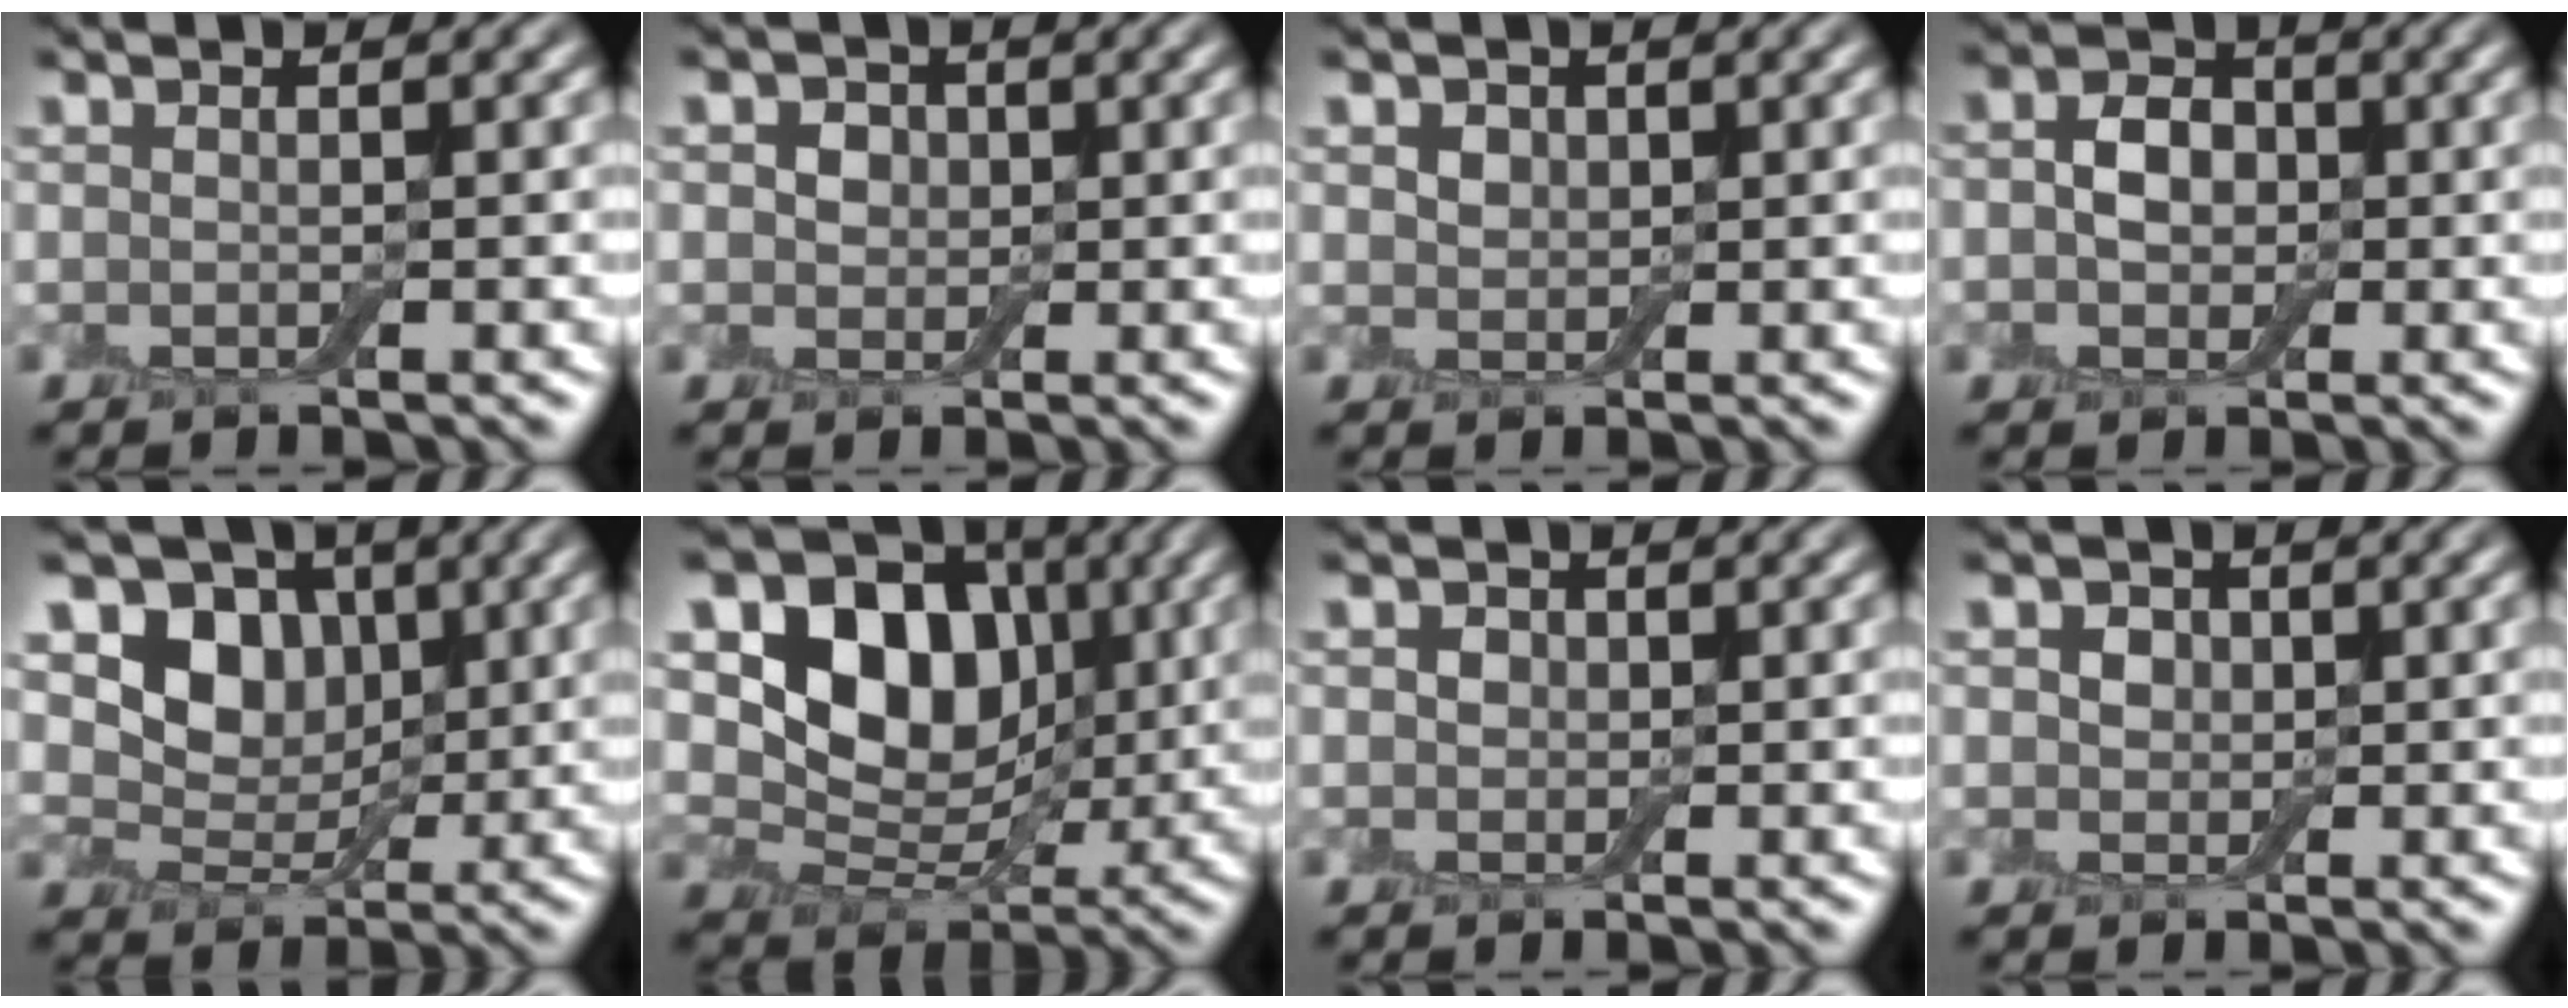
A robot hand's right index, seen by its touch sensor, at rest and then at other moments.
{"total": 2.6, "force": [0.9, 2.1, 1.2], "torque": [-0.015, 0.013, -0.004]}
{"total": 1.7, "force": [0.9, 1.3, 0.7], "torque": [-0.013, 0.006, 0.008]}
{"total": 3.2, "force": [0.0, 2.6, 2.0], "torque": [-0.034, 0.004, -0.010]}
{"total": 5.7, "force": [2.0, 4.5, 2.9], "torque": [-0.046, -0.007, 0.020]}
{"total": 9.4, "force": [2.4, 7.3, 5.5], "torque": [-0.090, -0.012, 0.032]}
{"total": 1.3, "force": [0.3, 1.2, 0.4], "torque": [-0.003, 0.004, -0.004]}
{"total": 2.1, "force": [0.7, 1.8, 1.0], "torque": [-0.012, 0.012, -0.005]}